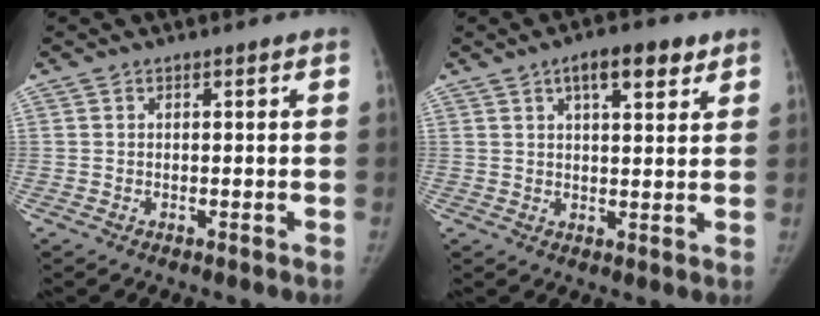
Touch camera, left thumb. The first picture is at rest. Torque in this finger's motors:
{"motor_torque": [0.23, 0.07, 0.67, -0.53, 0.08]}